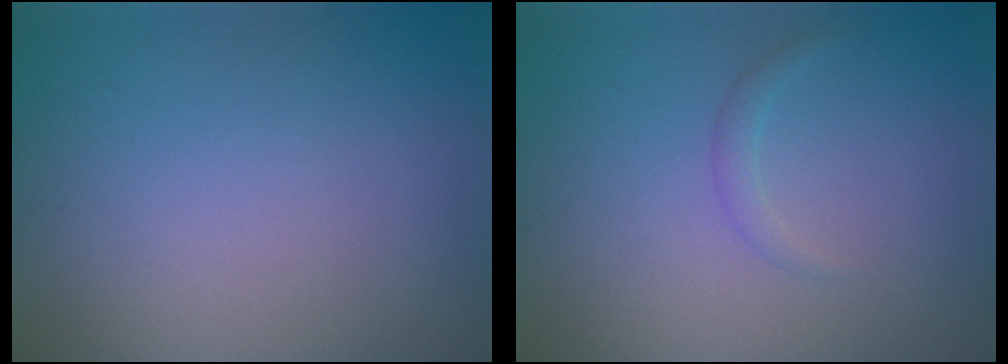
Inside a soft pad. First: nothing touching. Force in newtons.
{"total": 1.0, "press": 1.0, "slide": 0.1}